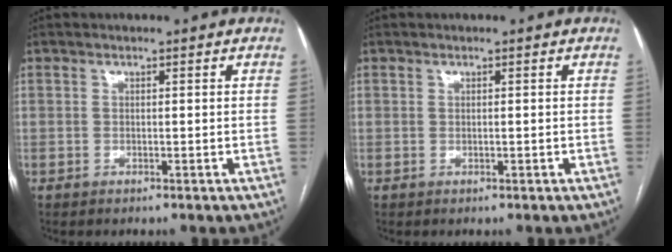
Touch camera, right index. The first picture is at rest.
{"total": 0.0}